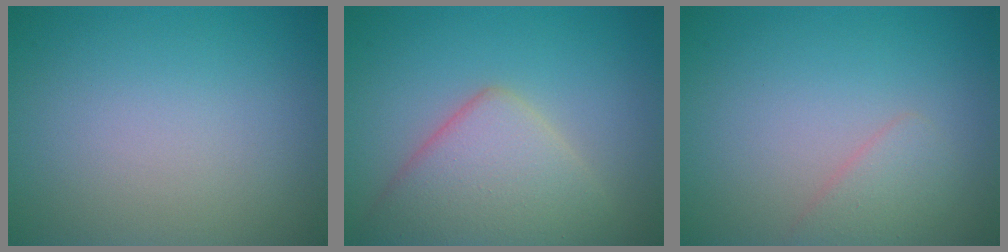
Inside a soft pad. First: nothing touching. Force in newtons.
{"total": 5.9, "press": 5.8, "slide": 0.3}
{"total": 1.6, "press": 1.6, "slide": 0.0}